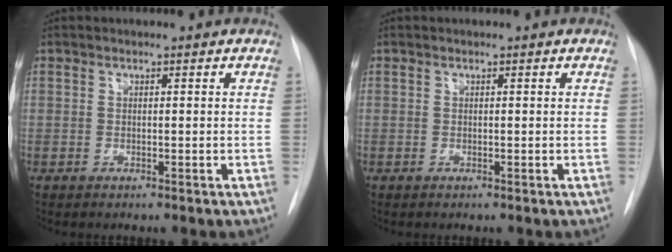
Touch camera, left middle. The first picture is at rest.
{"total": 0.0}